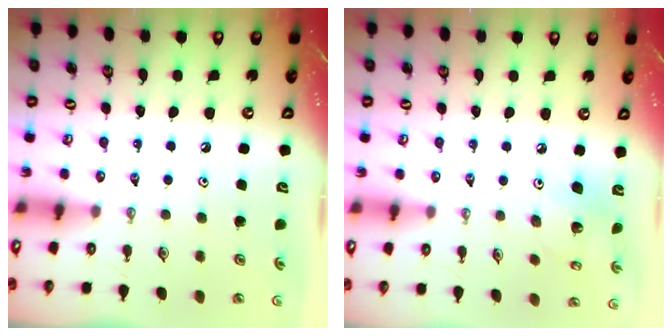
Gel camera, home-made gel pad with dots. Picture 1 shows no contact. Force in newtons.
{"total": 6.9, "press": 6.8, "slide": 0.9}